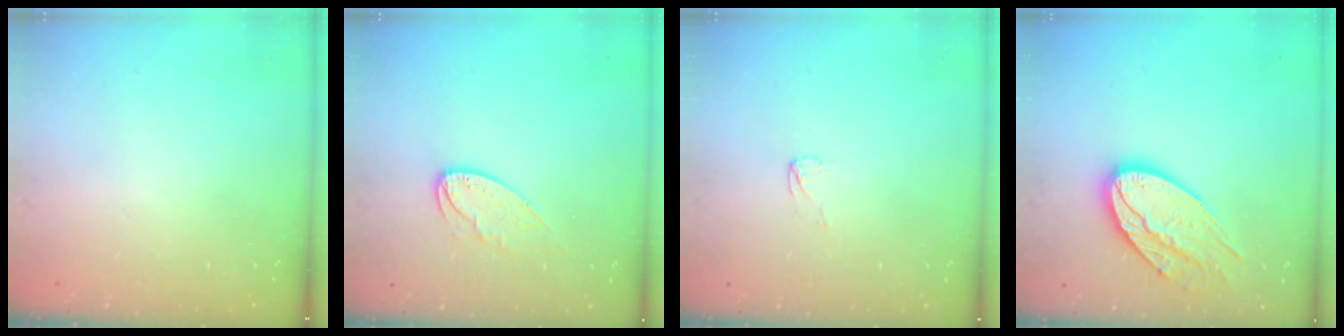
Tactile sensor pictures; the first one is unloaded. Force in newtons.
{"total": 8.7, "press": 8.7, "slide": 0.7}
{"total": 2.6, "press": 2.6, "slide": 0.2}
{"total": 17.9, "press": 17.9, "slide": 1.4}